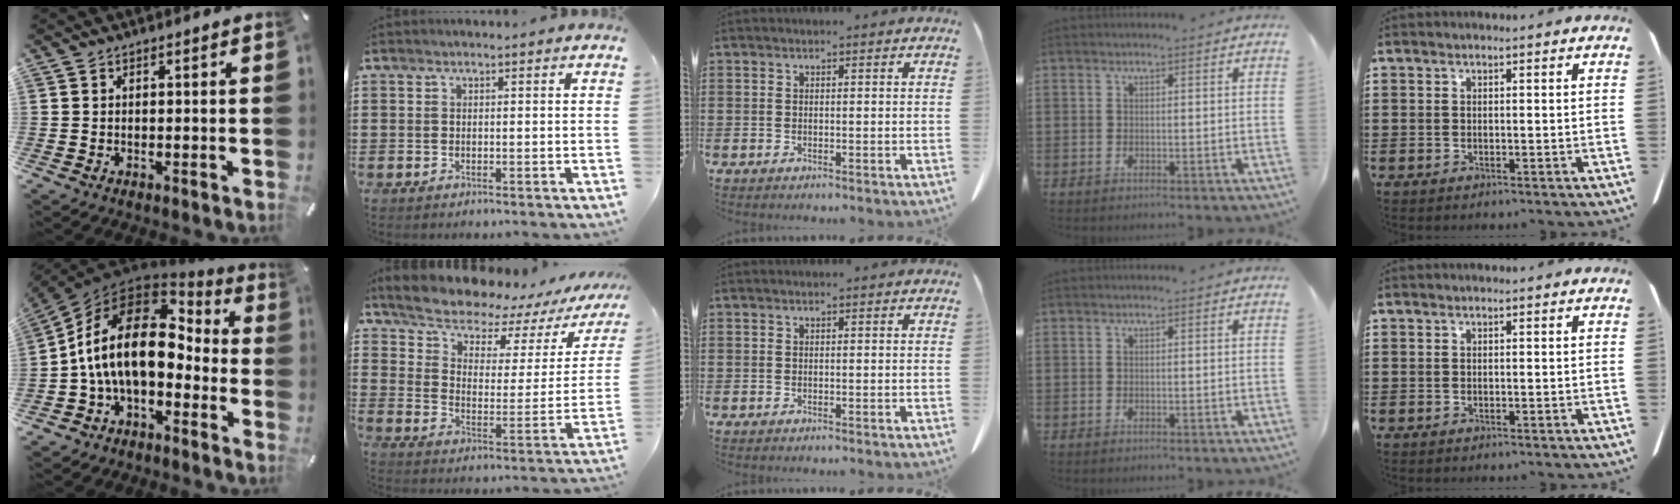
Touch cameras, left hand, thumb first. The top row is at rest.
{"thumb": {"total": 18.6, "force": [0.3, 11.7, 14.5], "torque": [-0.307, 0.003, 0.002]}, "index": {"total": 7.1, "force": [6.5, 1.9, 2.3], "torque": [-0.075, -0.047, 0.108]}}